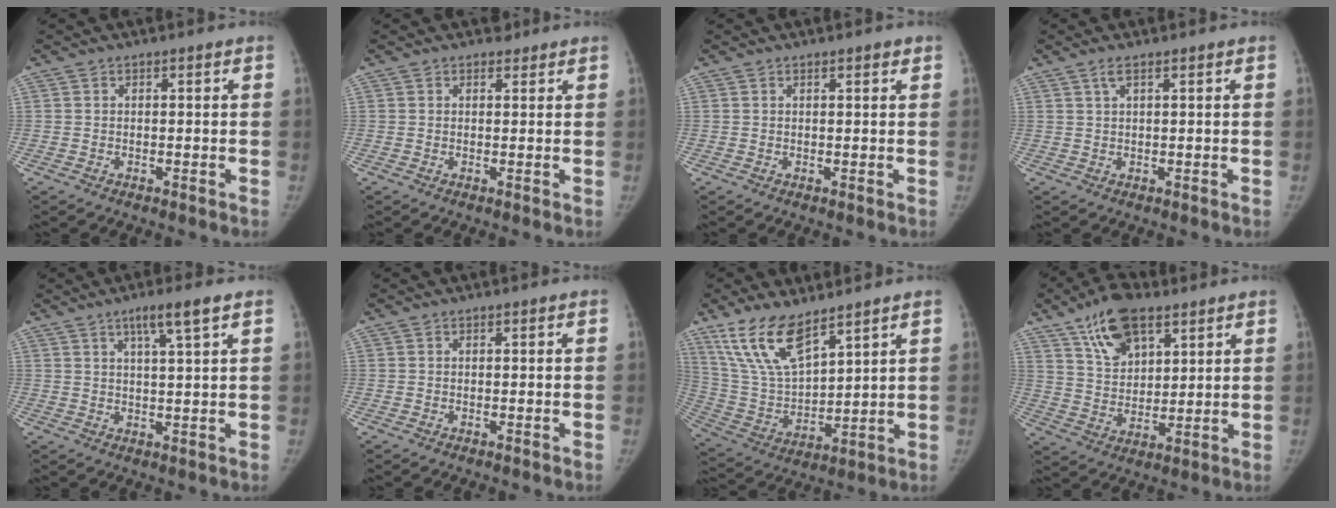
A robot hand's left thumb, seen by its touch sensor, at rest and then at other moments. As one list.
[{"total": 1.4, "force": [1.0, 0.9, 0.0], "torque": [0.012, -0.005, 0.008]}, {"total": 1.1, "force": [0.8, 0.3, 0.7], "torque": [-0.008, -0.003, 0.010]}, {"total": 1.8, "force": [1.1, 0.4, 1.4], "torque": [-0.032, 0.002, 0.025]}, {"total": 5.5, "force": [3.2, 0.1, 4.5], "torque": [-0.080, -0.011, 0.057]}, {"total": 0.0}, {"total": 13.9, "force": [9.6, 5.0, 8.7], "torque": [-0.156, -0.043, 0.206]}, {"total": 13.0, "force": [7.8, 6.7, 7.9], "torque": [-0.114, -0.028, 0.142]}]